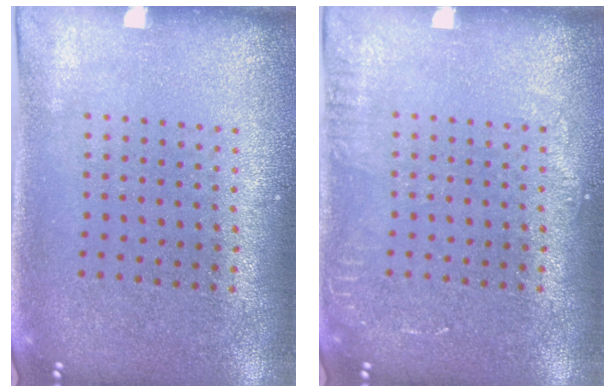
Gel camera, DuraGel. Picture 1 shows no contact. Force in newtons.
{"total": 1.0, "press": 1.0, "slide": 0.2}